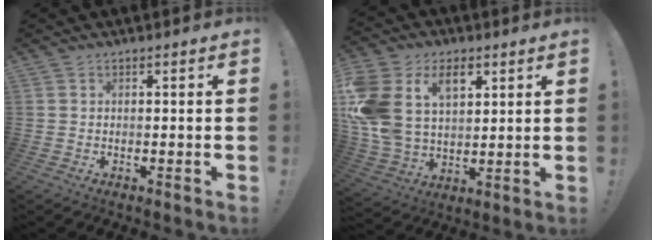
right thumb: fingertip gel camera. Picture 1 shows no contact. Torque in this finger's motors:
{"motor_torque": [1.03, 1.05, 1.49, 0.27, 0.23]}